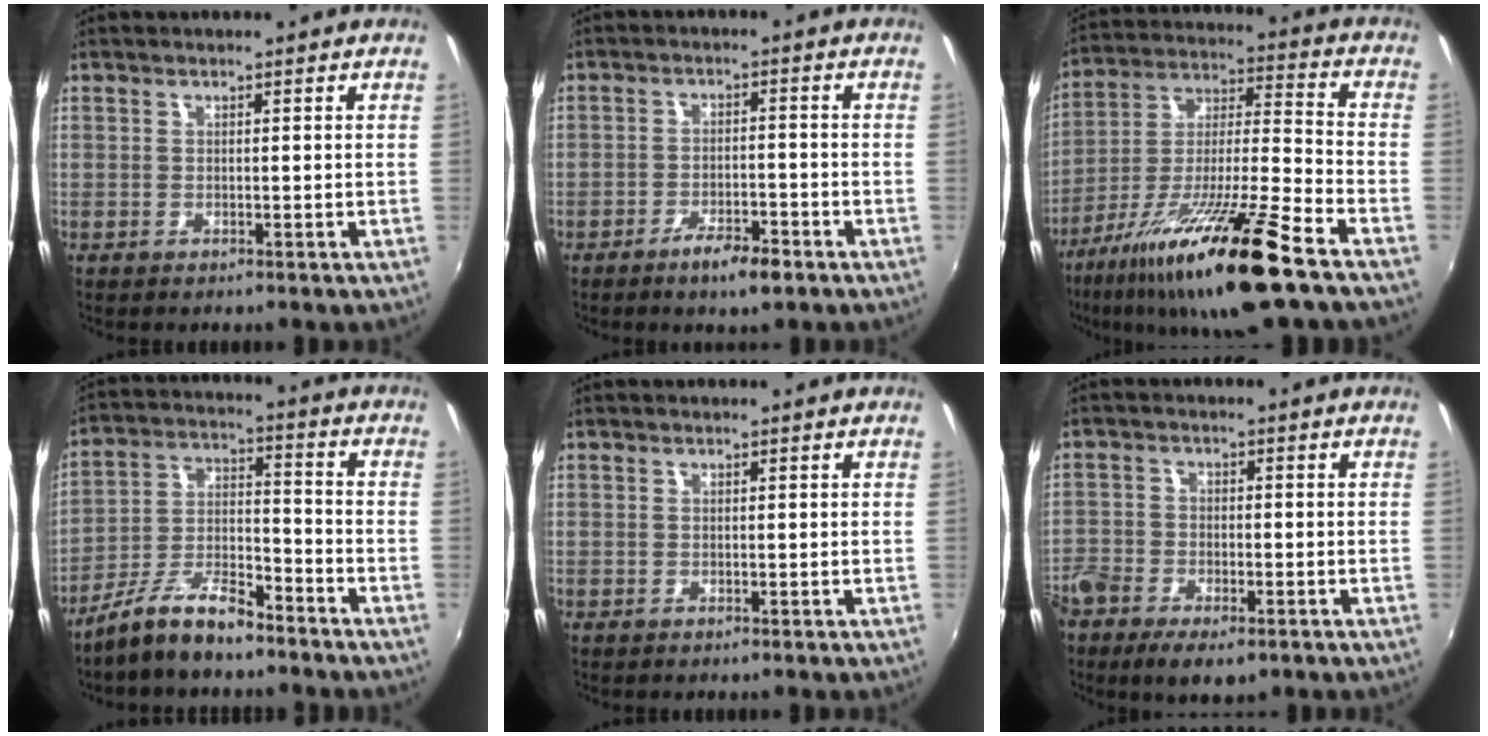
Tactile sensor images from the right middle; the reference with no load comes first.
{"total": 5.4, "force": [-3.7, 1.4, 3.6], "torque": [-0.078, -0.007, -0.060]}
{"total": 20.9, "force": [-13.6, 1.1, 15.8], "torque": [-0.287, -0.023, -0.239]}
{"total": 10.7, "force": [-8.4, 2.9, 5.9], "torque": [-0.130, 0.008, -0.156]}
{"total": 0.0}
{"total": 9.8, "force": [-6.4, 5.0, 5.5], "torque": [-0.143, -0.026, -0.123]}